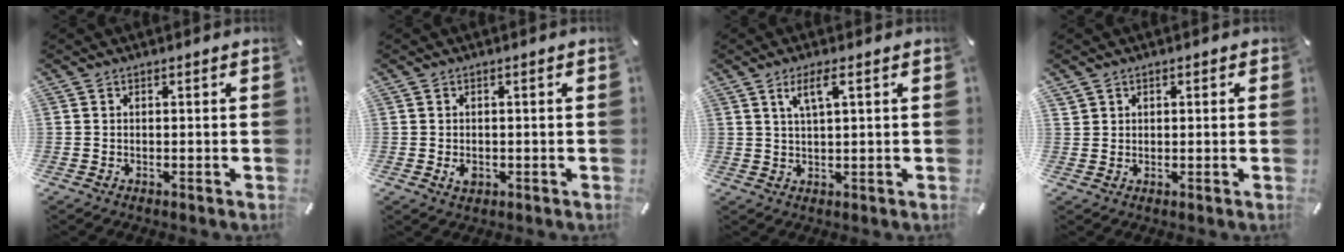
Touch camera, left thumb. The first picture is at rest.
{"total": 2.1, "force": [-0.6, 1.5, 1.5], "torque": [-0.033, -0.001, -0.012]}
{"total": 4.9, "force": [2.2, 1.1, 4.2], "torque": [-0.088, 0.003, 0.036]}
{"total": 1.8, "force": [0.7, 1.7, 0.1], "torque": [0.005, -0.001, 0.010]}